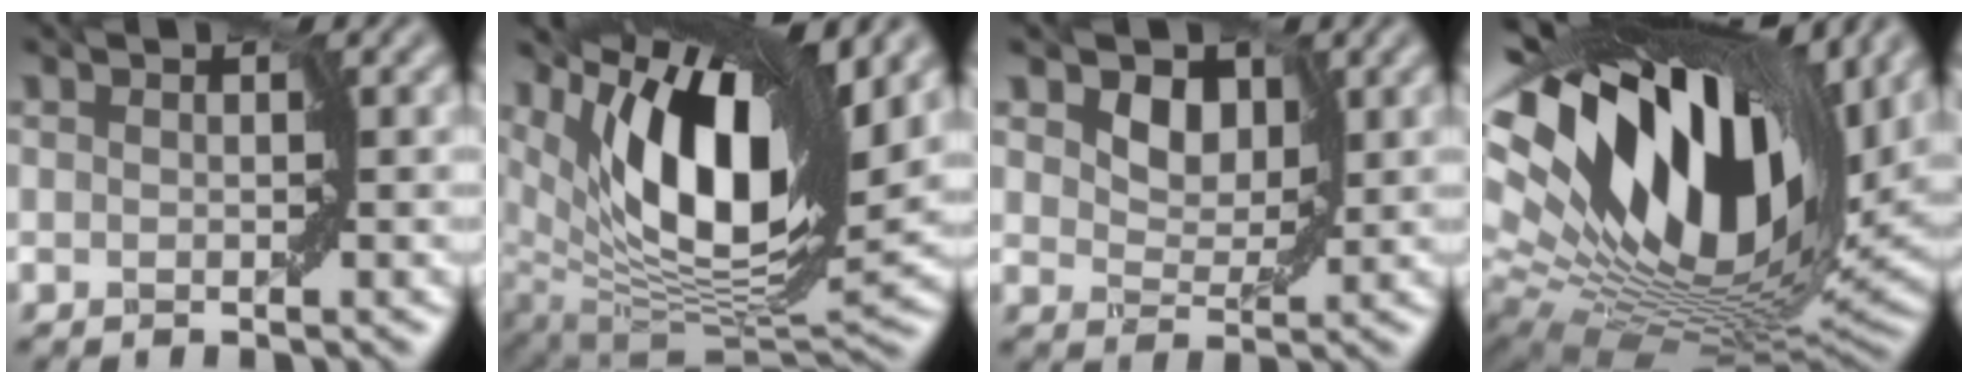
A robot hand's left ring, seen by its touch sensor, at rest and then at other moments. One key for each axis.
{"total": 13.1, "fx": 6.3, "fy": 4.4, "fz": 10.6, "tx": -0.177, "ty": 0.003, "tz": 0.112}
{"total": 5.2, "fx": 2.8, "fy": 3.3, "fz": 2.8, "tx": -0.049, "ty": 0.004, "tz": 0.032}
{"total": 19.7, "fx": 9.0, "fy": 10.1, "fz": 14.3, "tx": -0.283, "ty": 0.024, "tz": 0.155}